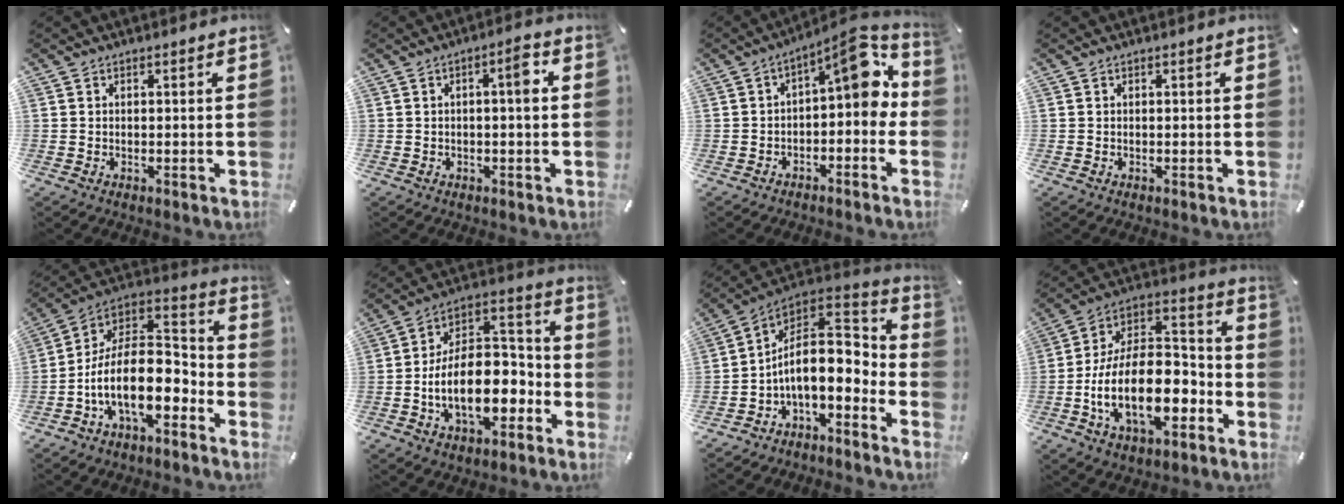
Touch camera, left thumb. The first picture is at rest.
{"total": 4.6, "force": [0.1, 1.0, 4.4], "torque": [-0.068, 0.007, -0.007]}
{"total": 8.9, "force": [2.3, 4.0, 7.6], "torque": [-0.091, -0.031, 0.031]}
{"total": 0.0}
{"total": 17.5, "force": [-7.2, 9.4, 12.9], "torque": [-0.260, 0.003, -0.127]}
{"total": 17.7, "force": [-5.0, 10.7, 13.1], "torque": [-0.217, 0.007, -0.083]}
{"total": 13.6, "force": [-1.0, 8.3, 10.7], "torque": [-0.190, -0.018, -0.013]}
{"total": 20.6, "force": [-7.1, 11.5, 15.6], "torque": [-0.290, 0.006, -0.117]}